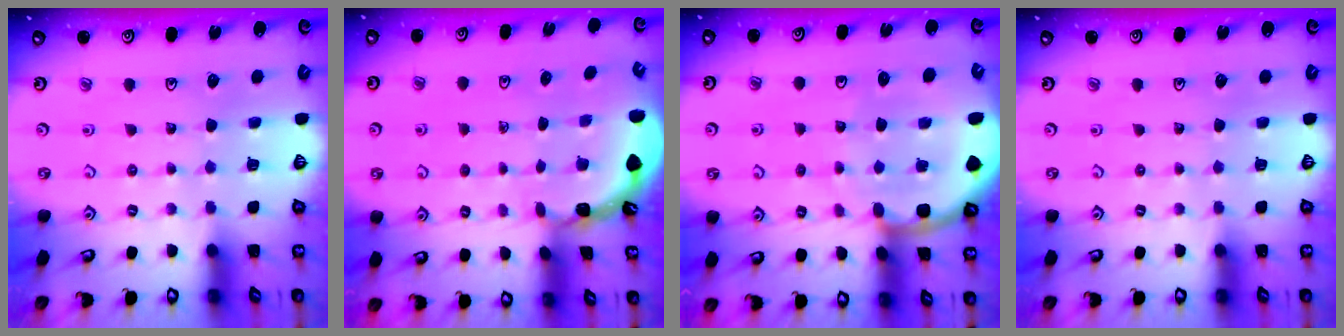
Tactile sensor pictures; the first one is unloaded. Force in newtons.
{"total": 1.6, "press": 1.6, "slide": 0.1}
{"total": 8.8, "press": 8.7, "slide": 1.3}
{"total": 0.0}